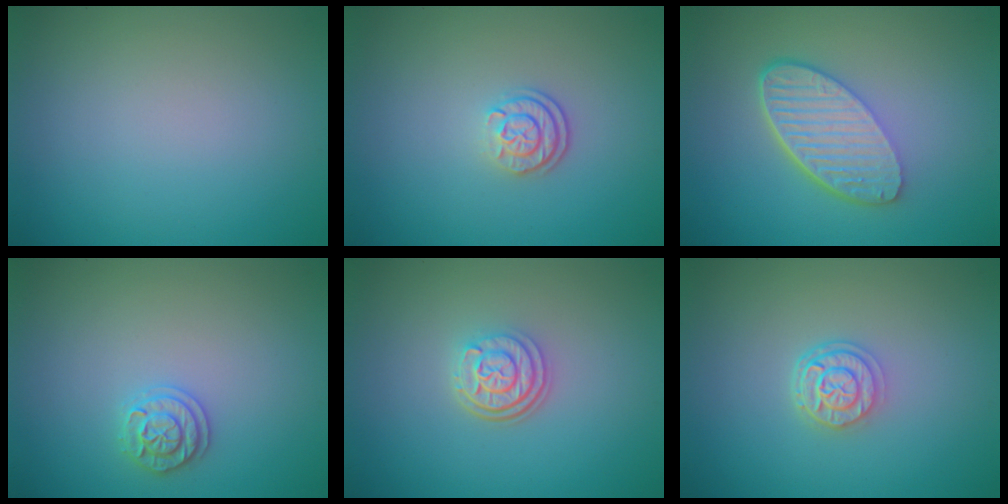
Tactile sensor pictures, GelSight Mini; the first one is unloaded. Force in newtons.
{"total": 2.2, "press": 1.8, "slide": 1.3}
{"total": 6.0, "press": 4.2, "slide": 4.2}
{"total": 1.9, "press": 1.9, "slide": 0.2}
{"total": 3.1, "press": 2.4, "slide": 2.0}
{"total": 2.7, "press": 2.2, "slide": 1.5}